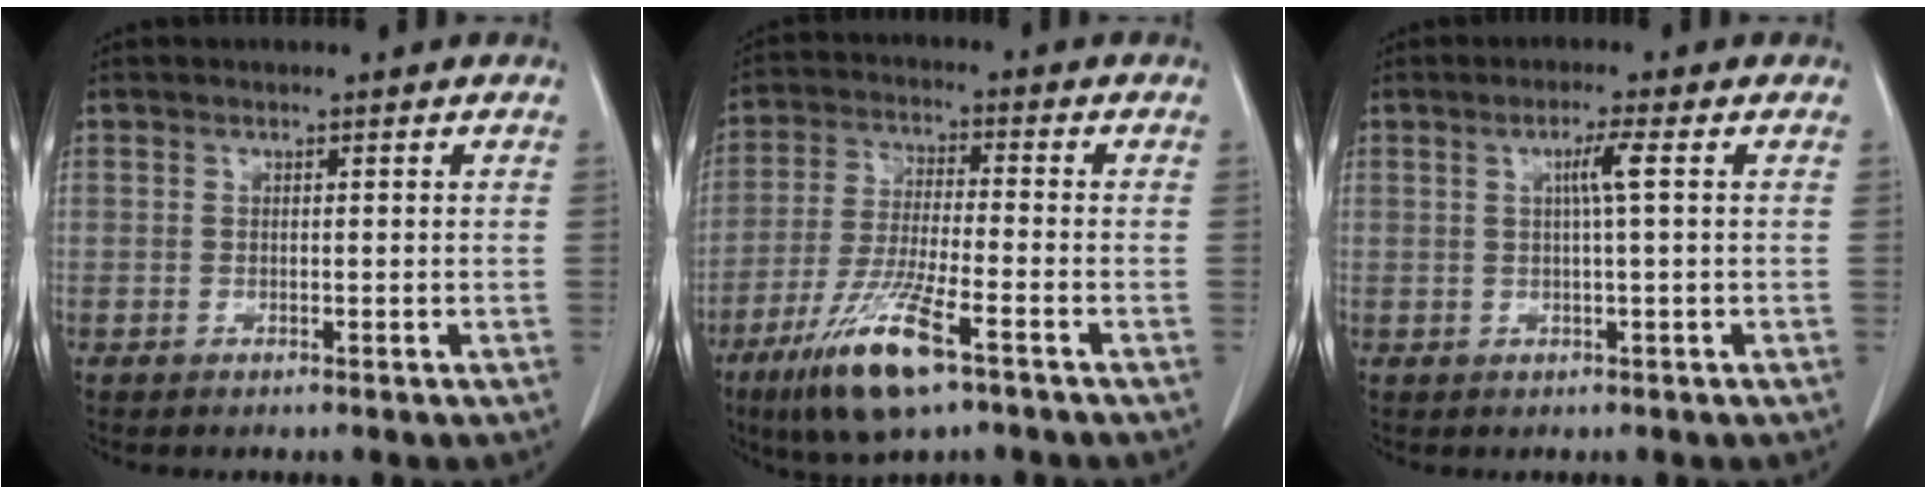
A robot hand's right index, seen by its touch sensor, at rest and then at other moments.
{"total": 12.0, "force": [-6.8, 1.4, 9.7], "torque": [-0.201, -0.030, -0.121]}
{"total": 3.0, "force": [0.6, -0.6, 2.8], "torque": [-0.053, 0.001, 0.010]}